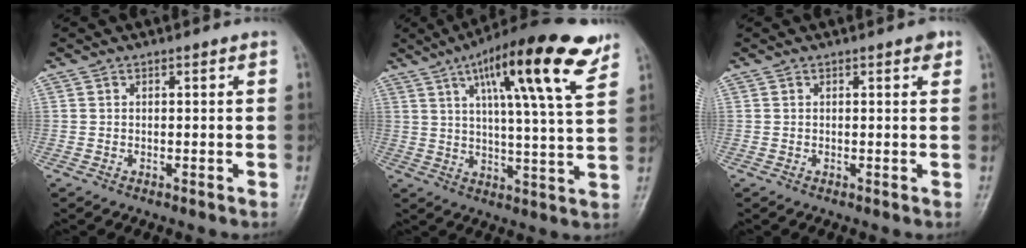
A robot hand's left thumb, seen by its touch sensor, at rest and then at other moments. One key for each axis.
{"total": 19.2, "fx": 10.3, "fy": 3.5, "fz": 15.7, "tx": -0.222, "ty": -0.030, "tz": 0.155}
{"total": 1.3, "fx": 0.8, "fy": 0.5, "fz": 0.9, "tx": -0.008, "ty": -0.001, "tz": 0.006}